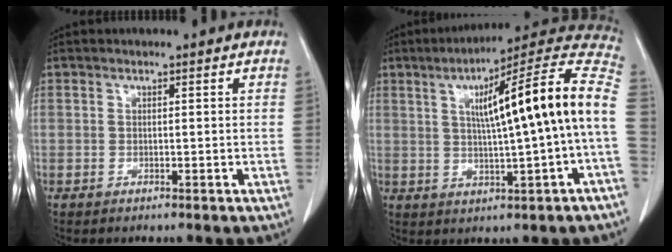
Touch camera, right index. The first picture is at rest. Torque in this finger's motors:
{"motor_torque": [2.08, -0.06, 0.86, 0.21]}